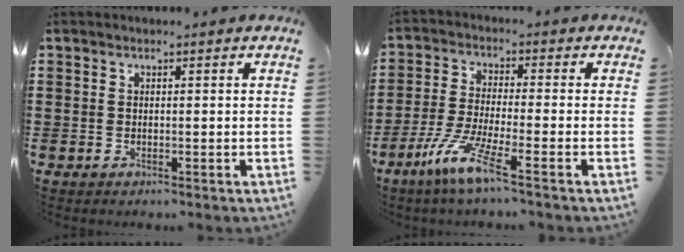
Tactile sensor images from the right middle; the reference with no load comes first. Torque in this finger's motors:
{"motor_torque": [1.57, -0.57, 0.22, 0.11]}